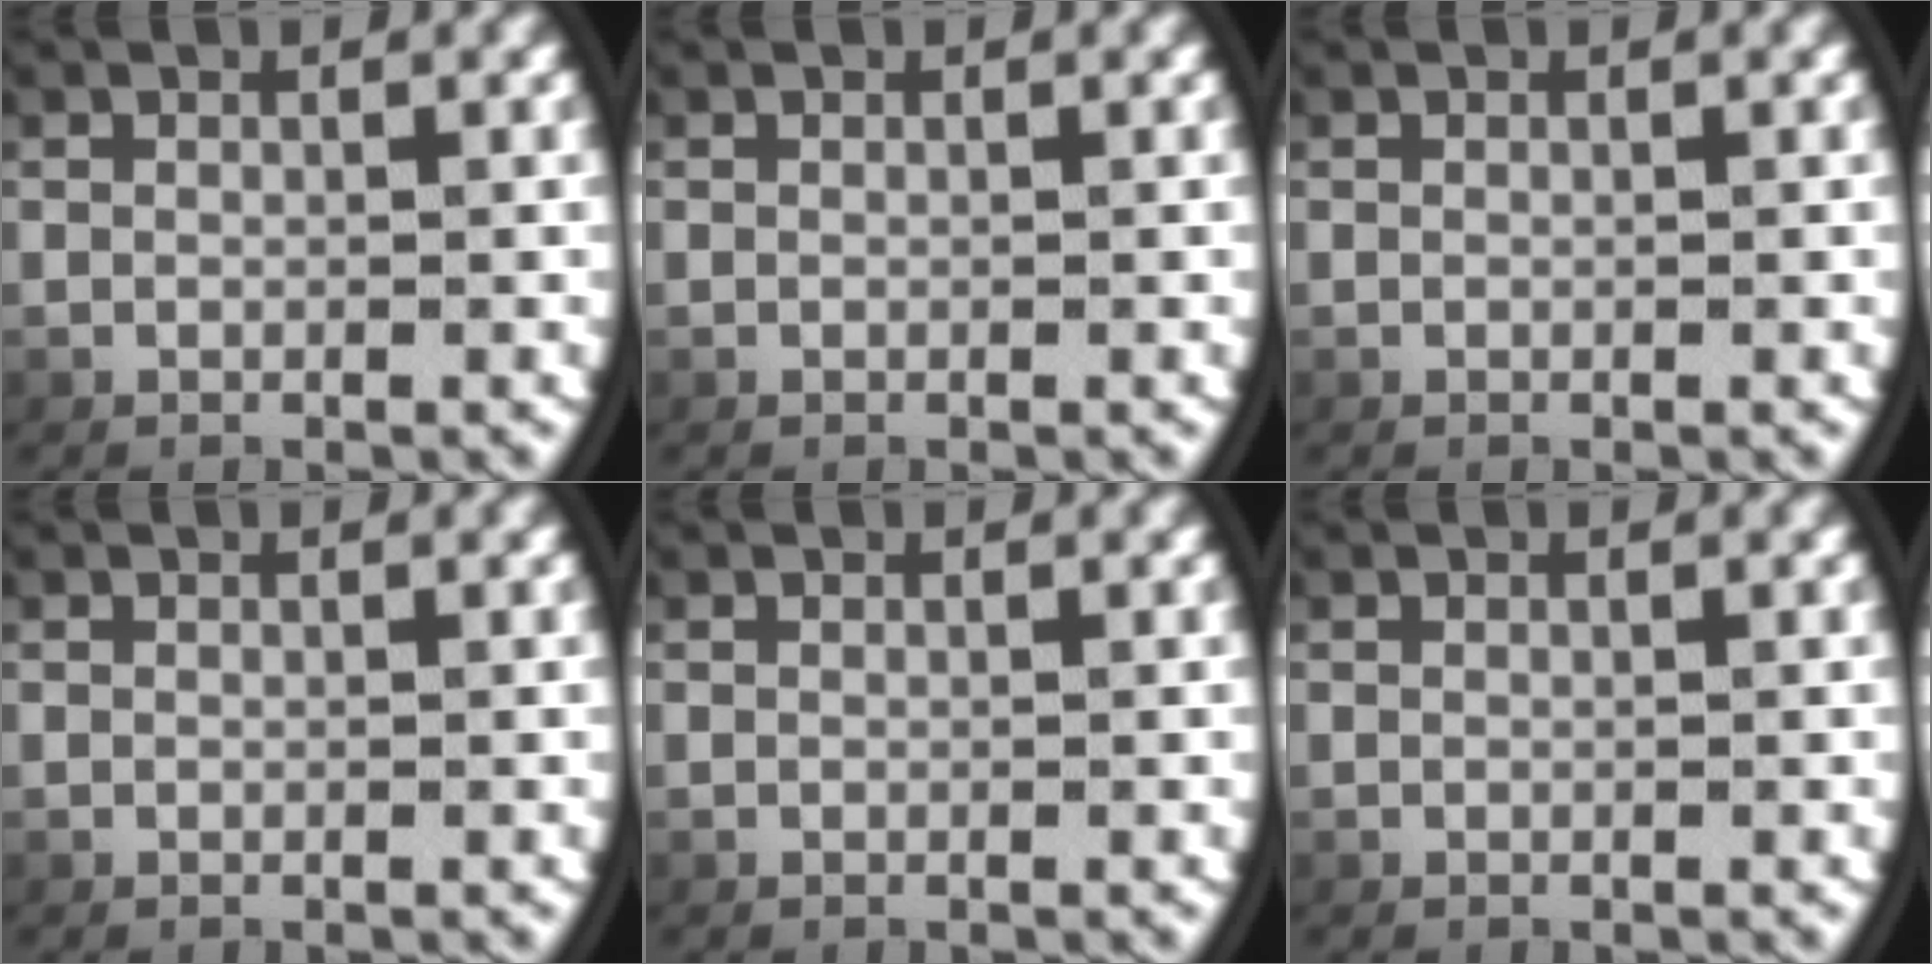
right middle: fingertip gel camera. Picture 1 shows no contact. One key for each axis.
{"total": 0.0}
{"total": 0.0}
{"total": 0.0}
{"total": 0.0}
{"total": 0.0}